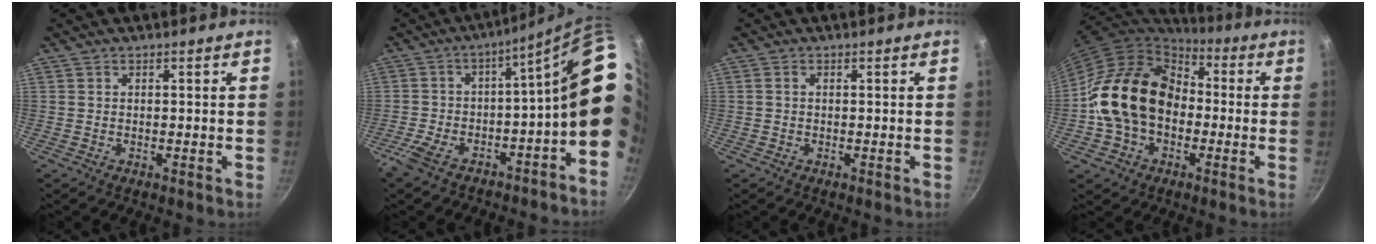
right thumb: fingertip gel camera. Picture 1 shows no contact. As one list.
[{"total": 17.5, "force": [-3.8, 6.0, 16.0], "torque": [-0.199, 0.058, -0.064]}, {"total": 0.6, "force": [0.0, 0.4, 0.4], "torque": [-0.009, 0.005, 0.000]}, {"total": 18.9, "force": [-1.5, 14.3, 12.3], "torque": [-0.192, 0.049, -0.037]}]